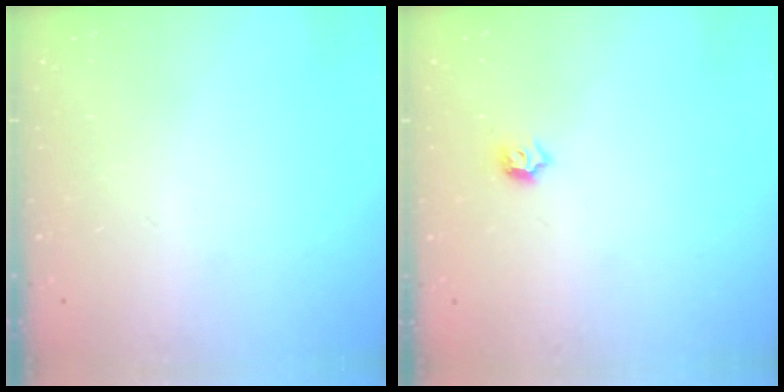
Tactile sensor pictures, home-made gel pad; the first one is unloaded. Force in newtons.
{"total": 3.7, "press": 3.6, "slide": 0.6}